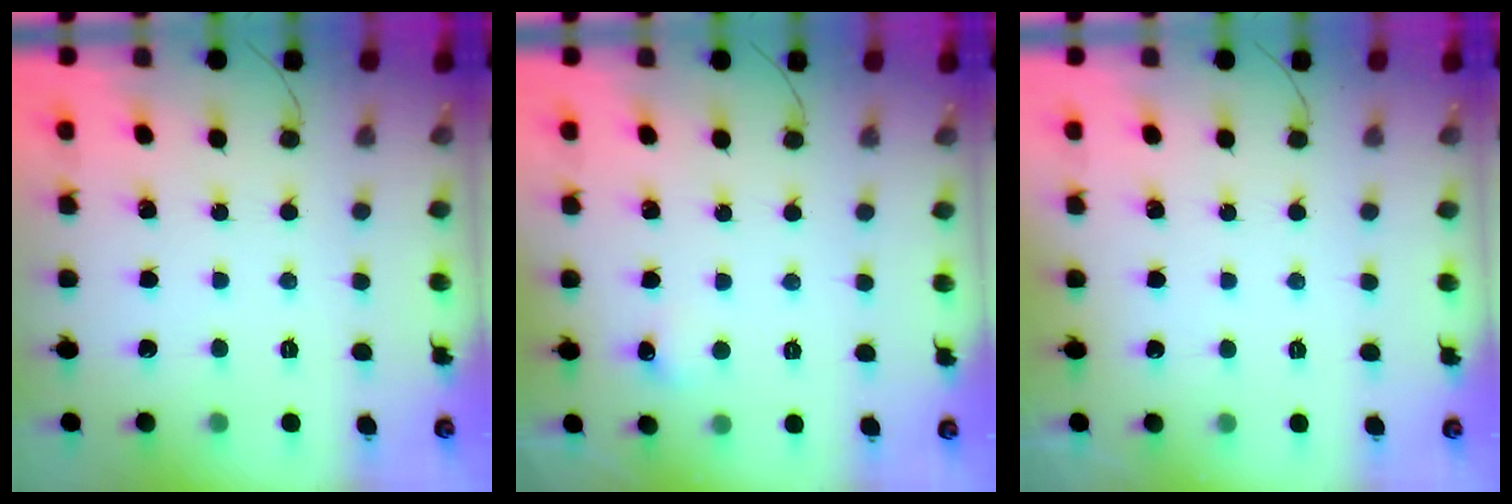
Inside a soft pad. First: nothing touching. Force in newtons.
{"total": 4.4, "press": 4.2, "slide": 1.3}
{"total": 10.1, "press": 1.0, "slide": 10.0}